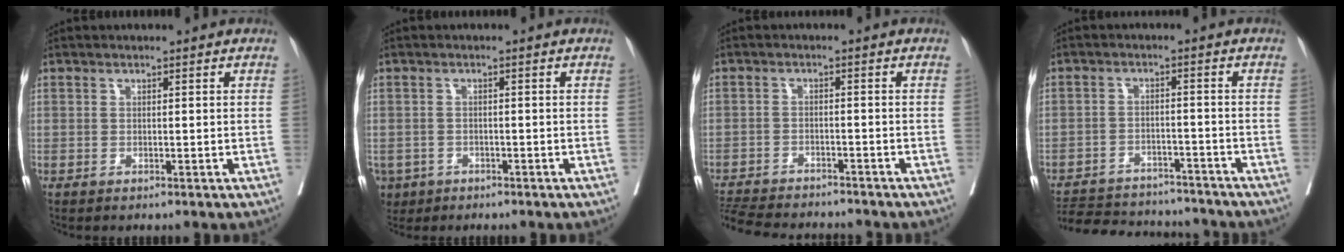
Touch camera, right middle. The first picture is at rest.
{"total": 4.4, "force": [-2.6, 3.3, 1.2], "torque": [-0.022, 0.001, -0.040]}
{"total": 11.9, "force": [-11.0, 2.1, 3.9], "torque": [-0.076, -0.009, -0.163]}
{"total": 14.7, "force": [-13.6, 4.1, 3.6], "torque": [-0.069, 0.009, -0.188]}